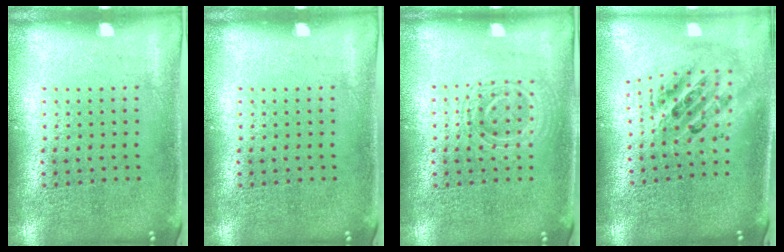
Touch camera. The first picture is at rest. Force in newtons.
{"total": 0.0}
{"total": 1.1, "press": 1.0, "slide": 0.3}
{"total": 2.2, "press": 1.7, "slide": 1.4}